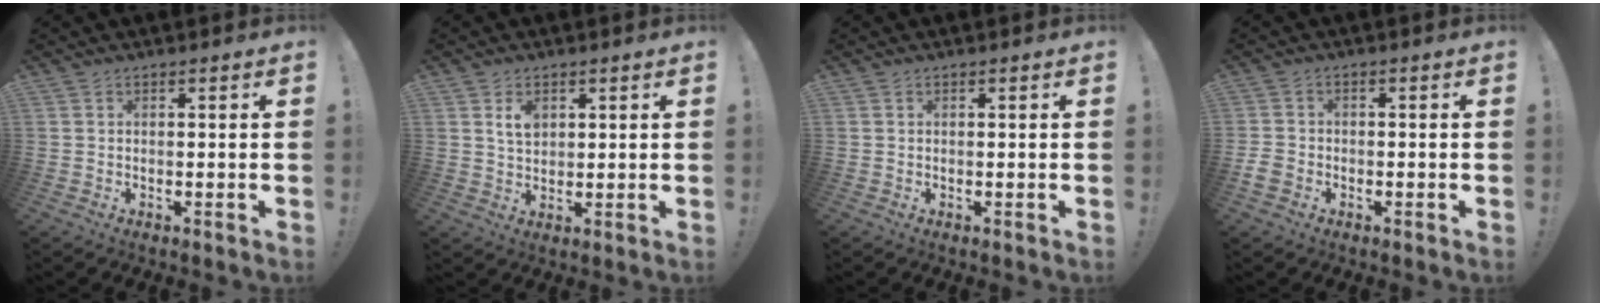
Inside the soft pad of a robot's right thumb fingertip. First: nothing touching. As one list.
[{"total": 4.6, "force": [1.9, 3.1, 2.8], "torque": [-0.044, -0.004, 0.033]}, {"total": 0.0}, {"total": 4.0, "force": [-1.9, 2.9, 2.1], "torque": [-0.048, 0.004, -0.036]}]